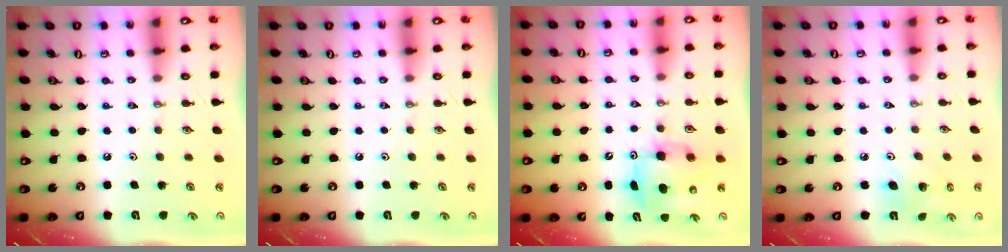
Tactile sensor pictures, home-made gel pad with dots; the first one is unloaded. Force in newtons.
{"total": 0.0}
{"total": 8.2, "press": 8.0, "slide": 1.8}
{"total": 6.6, "press": 6.4, "slide": 1.6}